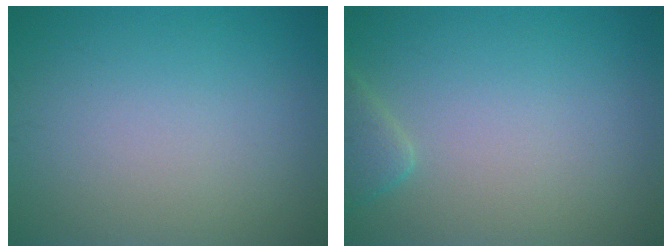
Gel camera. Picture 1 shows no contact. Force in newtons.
{"total": 1.8, "press": 1.8, "slide": 0.2}